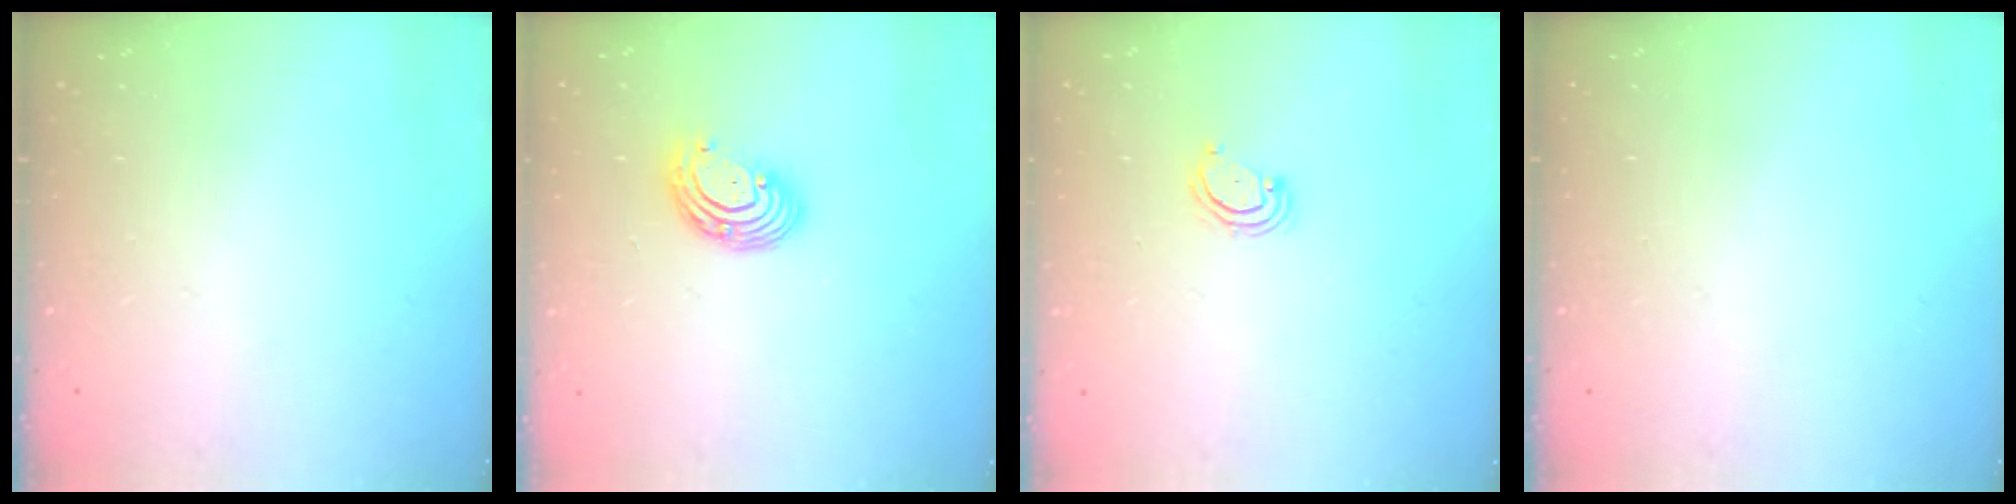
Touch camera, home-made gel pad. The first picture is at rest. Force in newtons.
{"total": 7.1, "press": 7.0, "slide": 1.3}
{"total": 2.9, "press": 2.9, "slide": 0.3}
{"total": 0.0}